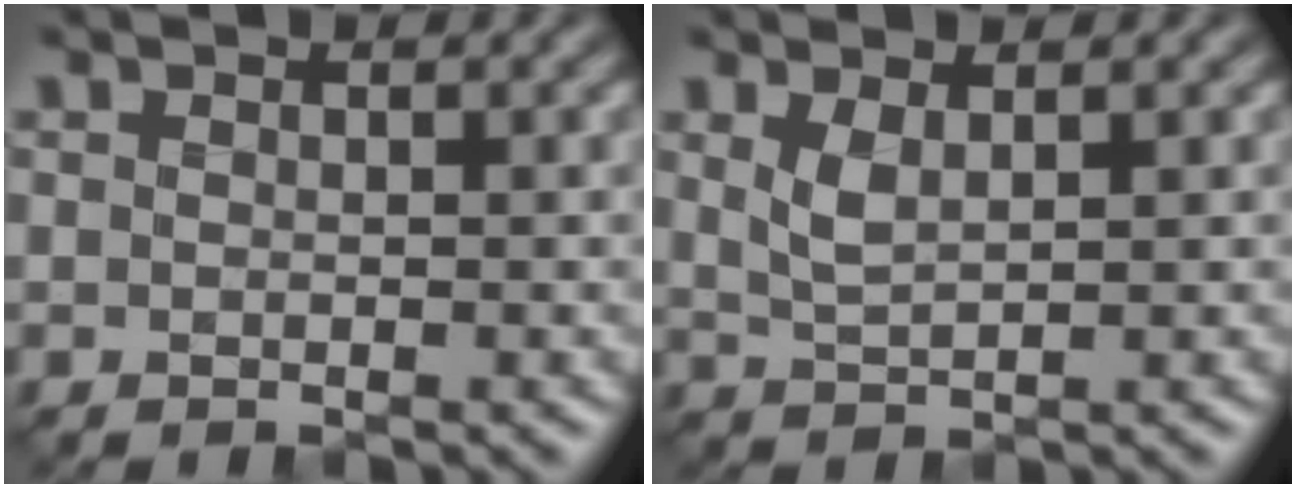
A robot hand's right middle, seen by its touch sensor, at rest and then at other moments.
{"total": 1.7, "force": [0.7, 0.6, 1.4], "torque": [-0.037, -0.005, 0.017]}